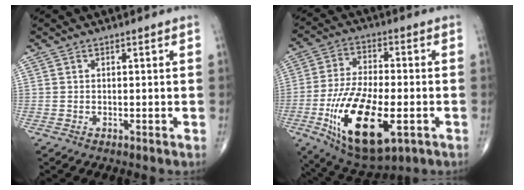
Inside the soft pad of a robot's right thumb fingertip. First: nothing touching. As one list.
[{"total": 20.2, "force": [-6.3, 8.7, 17.0], "torque": [-0.317, 0.001, -0.095]}]